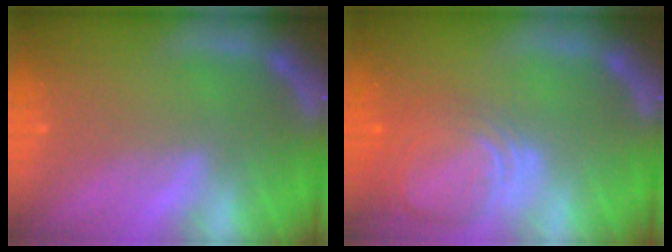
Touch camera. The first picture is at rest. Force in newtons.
{"total": 7.0}